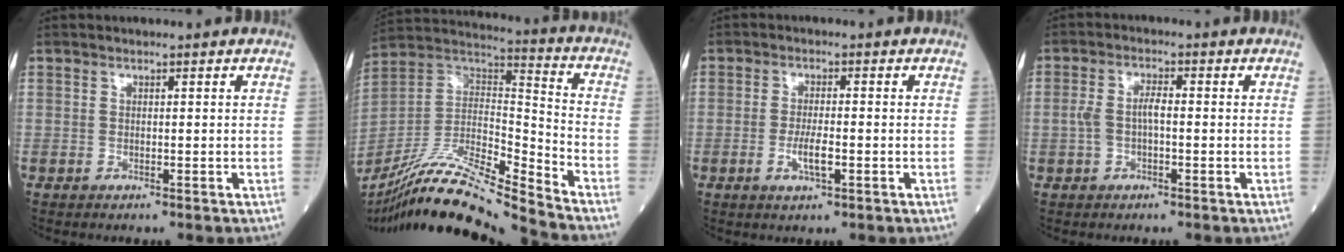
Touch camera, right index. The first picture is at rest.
{"total": 20.8, "force": [-18.0, -0.7, 10.2], "torque": [-0.215, -0.003, -0.334]}
{"total": 3.6, "force": [-1.1, 0.7, 3.4], "torque": [-0.063, -0.002, -0.019]}
{"total": 3.7, "force": [-0.3, 1.5, 3.4], "torque": [-0.083, 0.016, -0.005]}